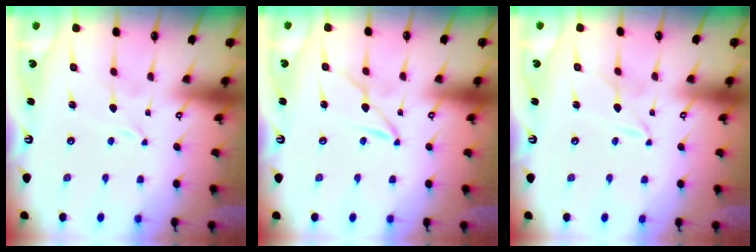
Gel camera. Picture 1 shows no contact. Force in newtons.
{"total": 1.8, "press": 1.8, "slide": 0.2}
{"total": 1.7, "press": 1.6, "slide": 0.2}